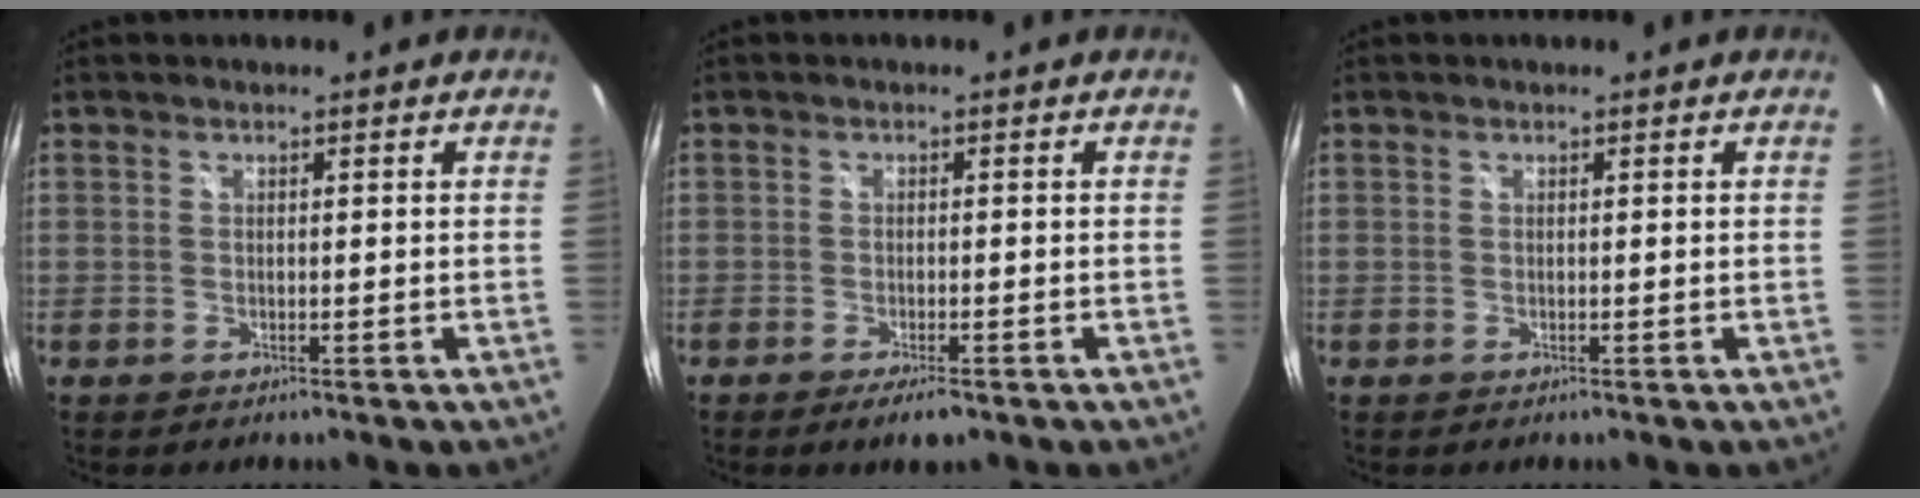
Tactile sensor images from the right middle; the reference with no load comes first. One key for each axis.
{"total": 3.5, "fx": -2.4, "fy": 0.8, "fz": 2.4, "tx": -0.051, "ty": -0.010, "tz": -0.041}
{"total": 0.0}